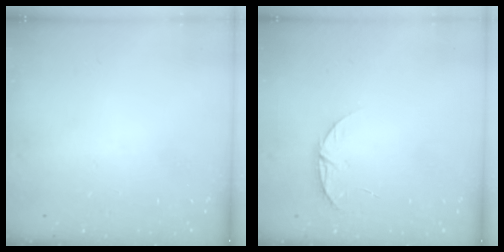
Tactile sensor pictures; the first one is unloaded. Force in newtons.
{"total": 6.1, "press": 6.1, "slide": 0.7}